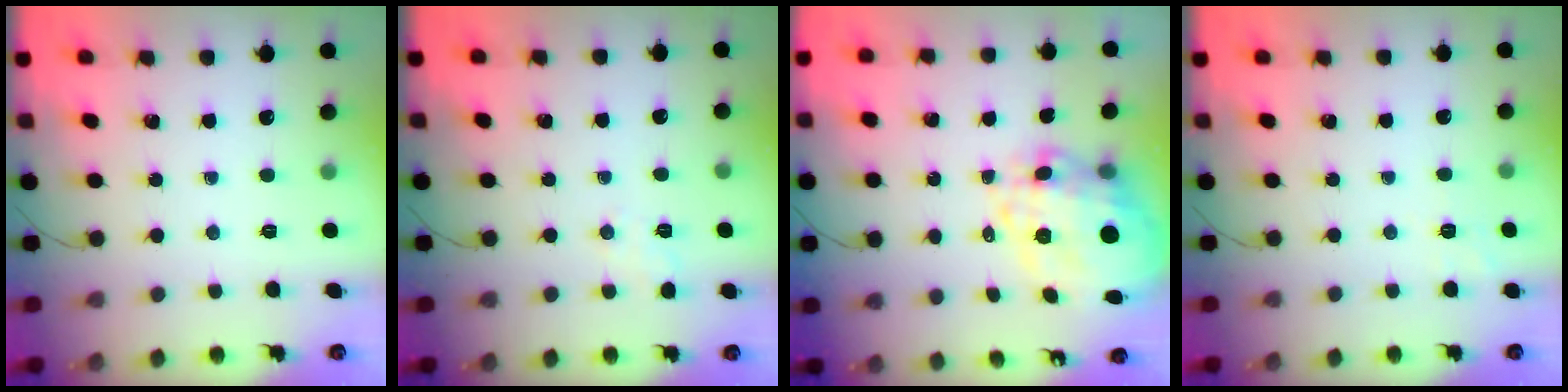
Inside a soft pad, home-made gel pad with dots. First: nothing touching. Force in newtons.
{"total": 1.4, "press": 0.7, "slide": 1.2}
{"total": 19.0, "press": 18.4, "slide": 4.6}
{"total": 2.3, "press": 1.5, "slide": 1.8}